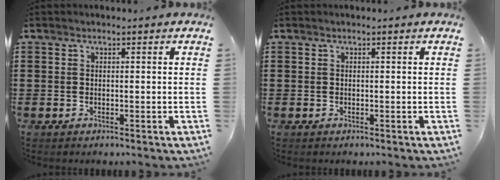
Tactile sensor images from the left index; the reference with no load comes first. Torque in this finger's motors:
{"motor_torque": [-0.02, 0.02, 0.07, -0.01]}